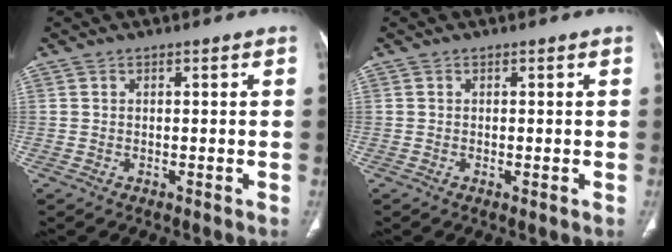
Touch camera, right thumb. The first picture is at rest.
{"total": 0.6, "force": [-0.1, 0.1, 0.6], "torque": [-0.014, -0.003, -0.001]}